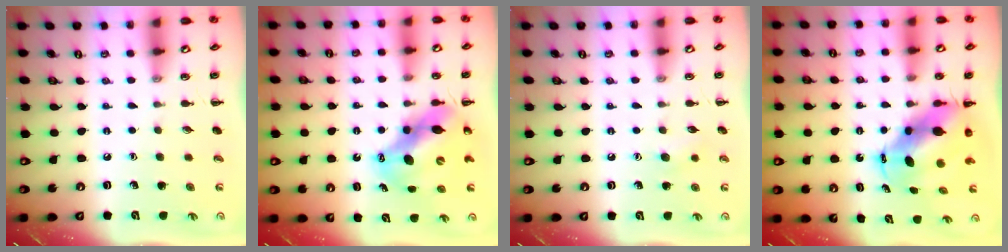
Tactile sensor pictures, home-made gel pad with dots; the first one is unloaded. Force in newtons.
{"total": 12.6, "press": 12.2, "slide": 3.0}
{"total": 5.7, "press": 5.5, "slide": 1.3}
{"total": 8.9, "press": 8.6, "slide": 2.3}